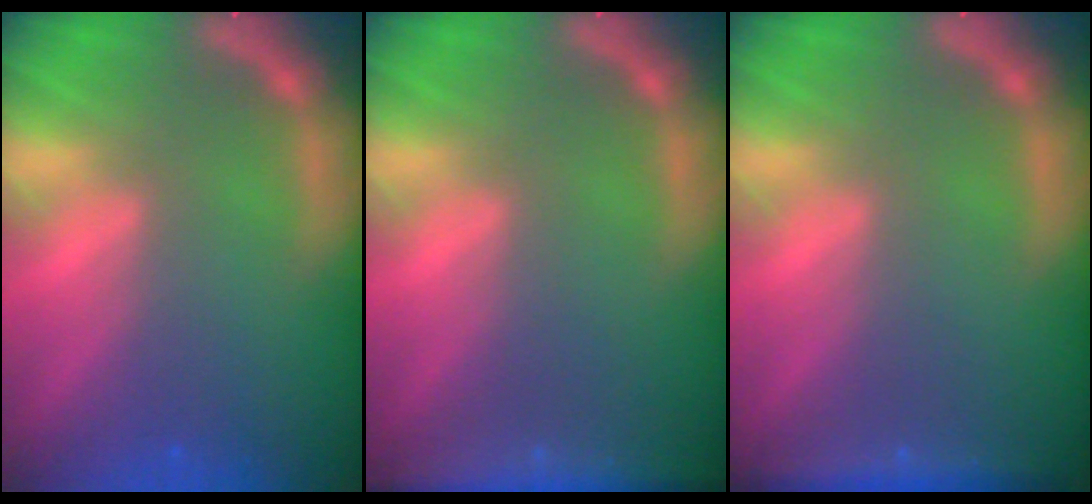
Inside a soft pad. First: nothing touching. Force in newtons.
{"total": 6.5}
{"total": 3.5}